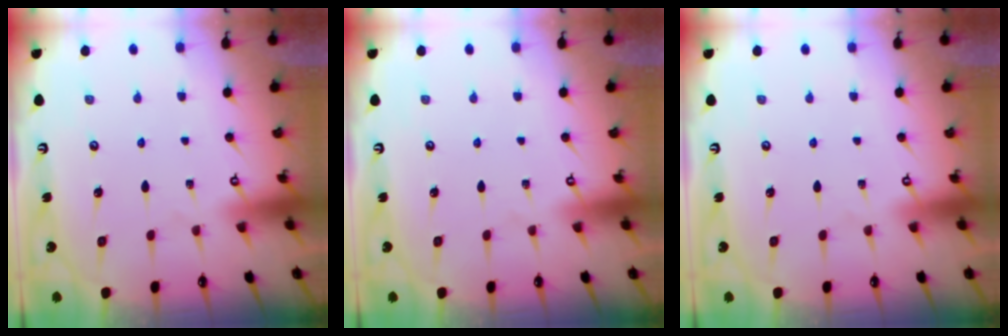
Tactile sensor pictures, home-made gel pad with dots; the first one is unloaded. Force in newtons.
{"total": 0.0}
{"total": 0.0}